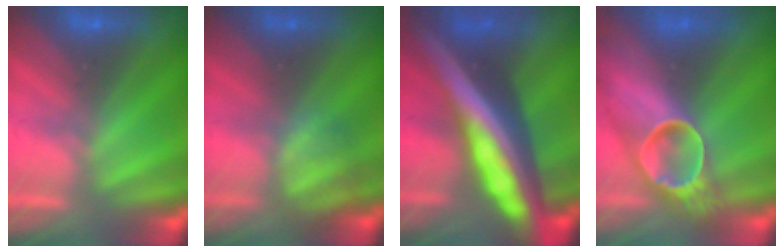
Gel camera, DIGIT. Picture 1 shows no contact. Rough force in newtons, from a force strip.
{"total": 2.4}
{"total": 9.6}
{"total": 7.3}